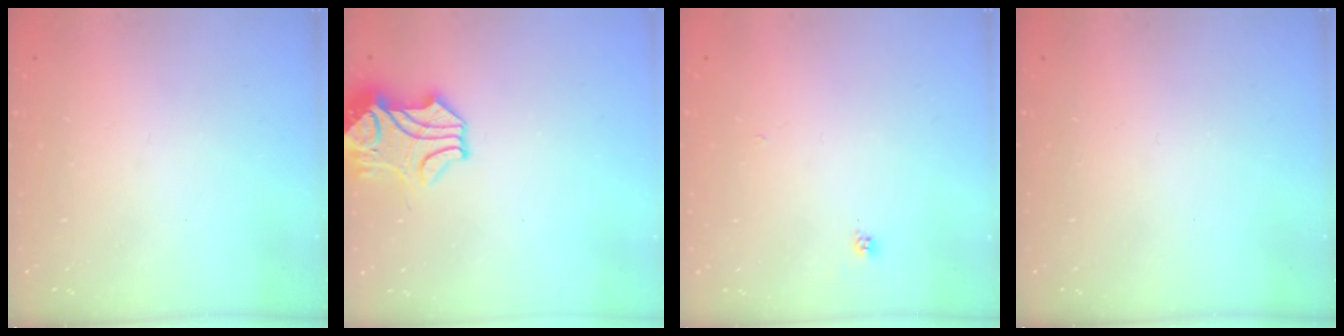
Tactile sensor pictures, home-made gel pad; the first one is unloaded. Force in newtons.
{"total": 3.9, "press": 3.7, "slide": 1.1}
{"total": 1.9, "press": 1.9, "slide": 0.1}
{"total": 0.0}